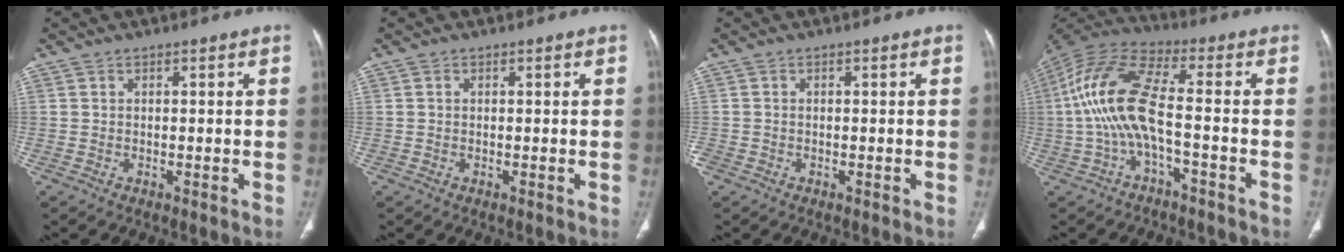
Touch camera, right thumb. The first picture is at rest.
{"total": 0.0}
{"total": 1.1, "force": [-0.5, 0.9, 0.3], "torque": [-0.008, 0.002, -0.010]}
{"total": 13.3, "force": [-2.2, 4.3, 12.3], "torque": [-0.276, 0.047, -0.048]}